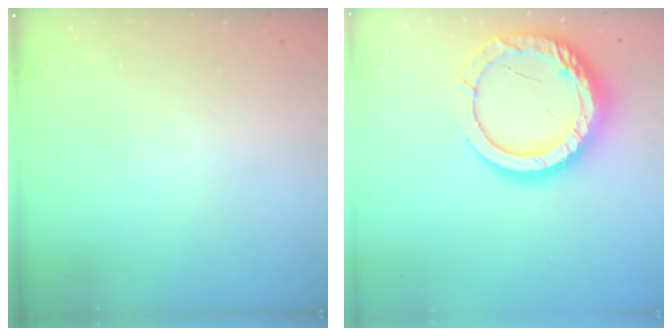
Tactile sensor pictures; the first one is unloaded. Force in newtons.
{"total": 16.5, "press": 16.5, "slide": 1.2}